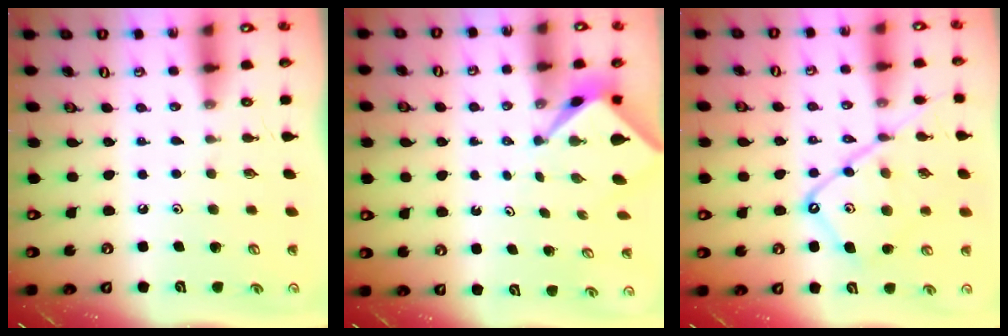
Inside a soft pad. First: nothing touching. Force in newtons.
{"total": 2.1, "press": 2.1, "slide": 0.3}
{"total": 15.3, "press": 15.2, "slide": 1.2}